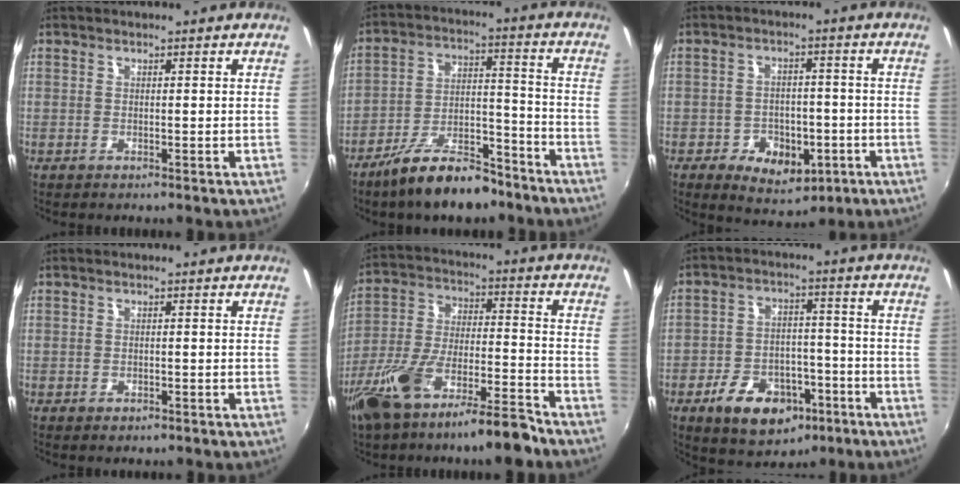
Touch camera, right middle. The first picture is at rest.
{"total": 13.6, "force": [-10.2, 5.0, 7.5], "torque": [-0.139, 0.017, -0.165]}
{"total": 9.5, "force": [-4.3, 6.6, 5.4], "torque": [-0.108, 0.005, -0.049]}
{"total": 1.3, "force": [-0.9, 0.8, 0.6], "torque": [-0.011, -0.003, -0.013]}
{"total": 16.4, "force": [-11.5, 3.9, 11.0], "torque": [-0.222, -0.012, -0.202]}
{"total": 12.5, "force": [-6.8, 7.5, 7.2], "torque": [-0.154, 0.010, -0.097]}